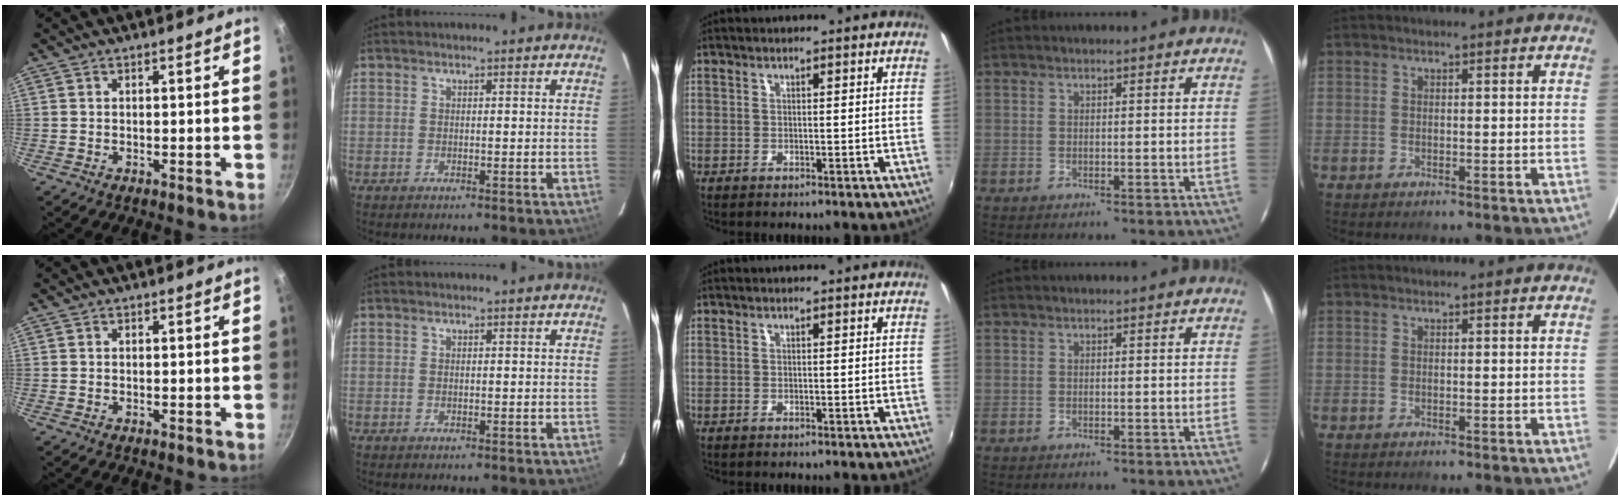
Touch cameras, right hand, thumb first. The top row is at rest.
{}